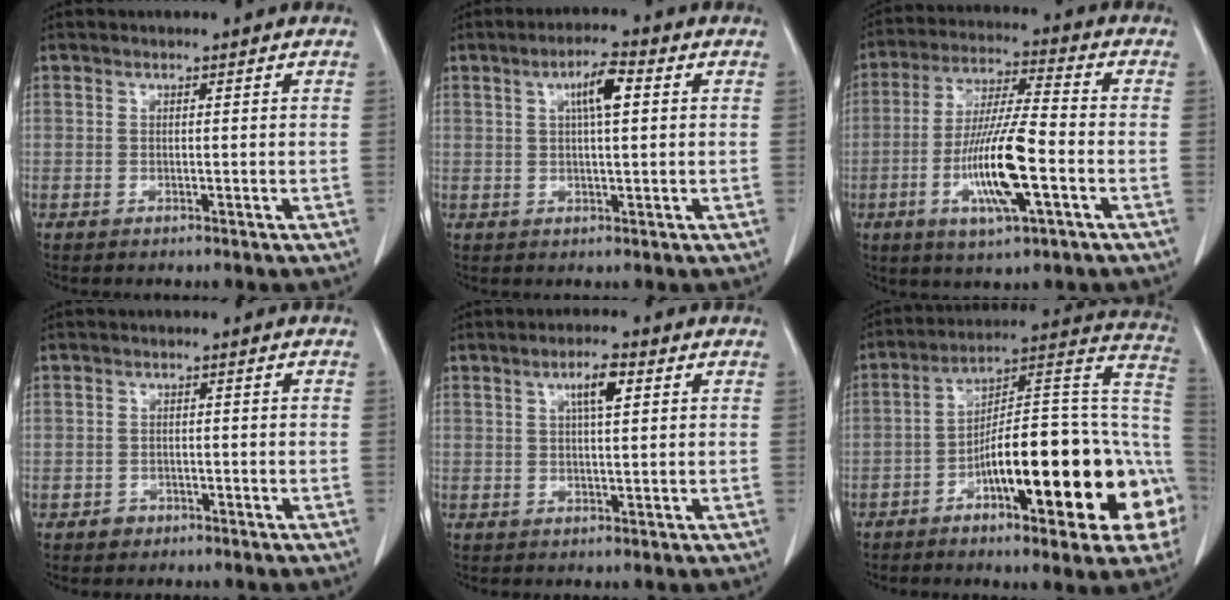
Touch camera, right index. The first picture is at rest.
{"total": 5.3, "force": [1.6, 1.0, 5.0], "torque": [-0.088, 0.008, 0.026]}
{"total": 13.2, "force": [-4.0, 1.4, 12.6], "torque": [-0.244, -0.009, -0.074]}
{"total": 1.7, "force": [-1.0, 1.4, 0.2], "torque": [0.000, 0.006, -0.017]}
{"total": 4.3, "force": [1.6, 0.8, 3.9], "torque": [-0.069, 0.003, 0.027]}
{"total": 24.5, "force": [-7.7, 5.8, 22.5], "torque": [-0.235, 0.029, -0.108]}